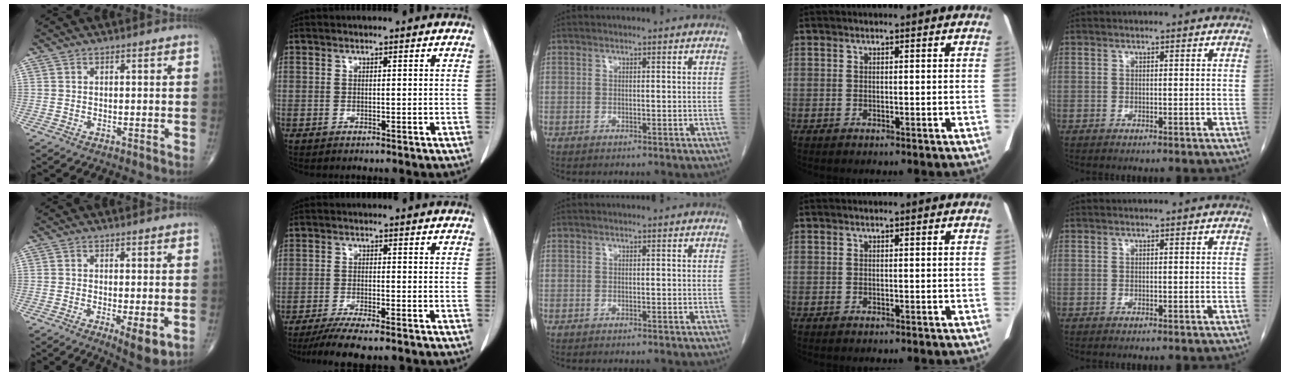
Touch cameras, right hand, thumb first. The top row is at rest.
{"thumb": {"total": 6.2, "force": [-1.7, 1.8, 5.6], "torque": [-0.087, -0.018, -0.026]}, "index": {"total": 7.1, "force": [-5.8, 0.1, 4.0], "torque": [-0.060, -0.018, -0.096]}}